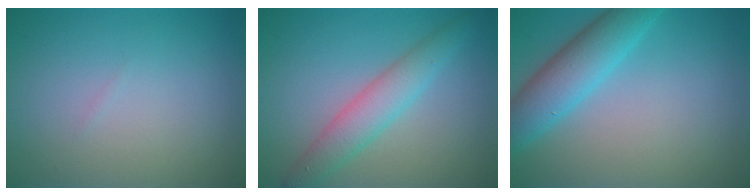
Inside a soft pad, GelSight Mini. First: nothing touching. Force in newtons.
{"total": 3.7, "press": 3.7, "slide": 0.1}
{"total": 5.3, "press": 5.3, "slide": 0.2}